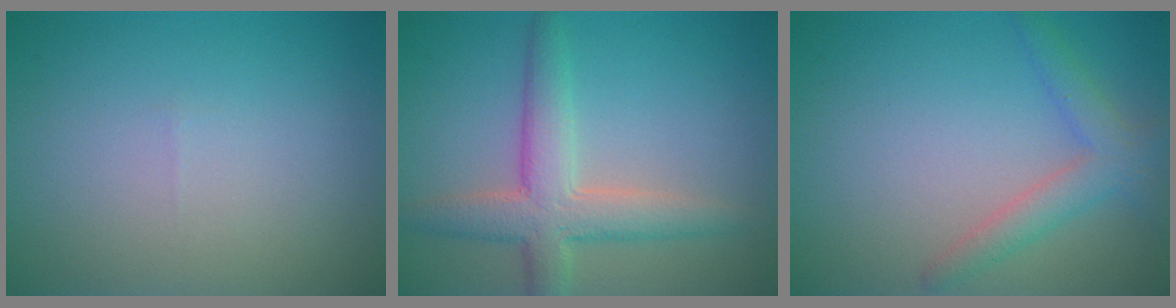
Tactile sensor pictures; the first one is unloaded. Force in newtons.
{"total": 4.9, "press": 4.9, "slide": 0.4}
{"total": 2.9, "press": 2.9, "slide": 0.1}